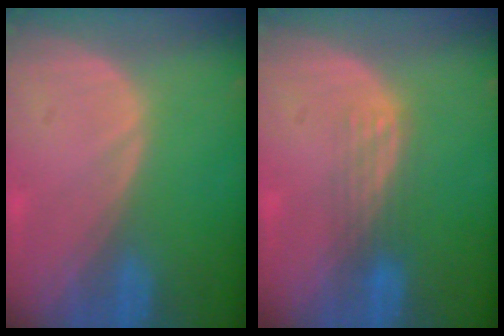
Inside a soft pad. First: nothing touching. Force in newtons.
{"total": 2.9, "press": 2.7, "slide": 1.2}